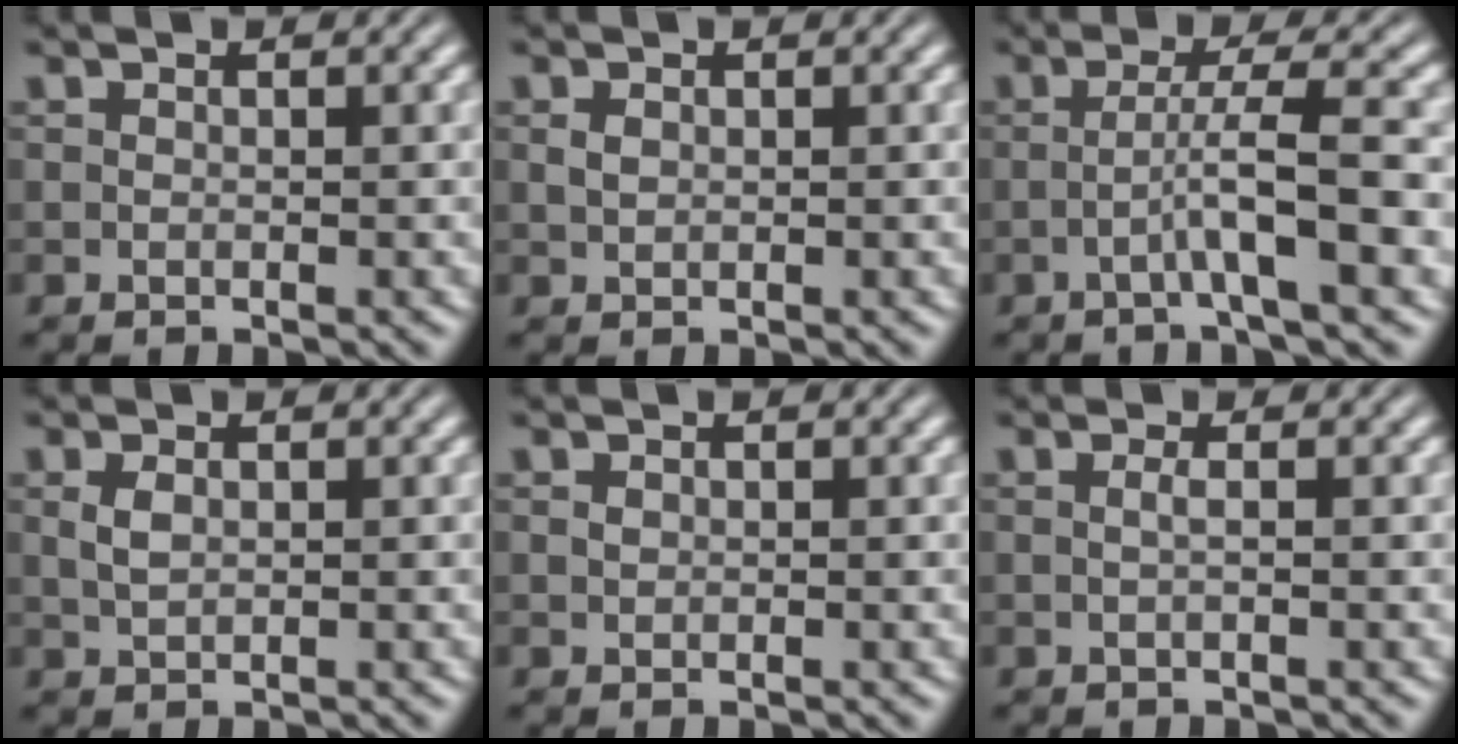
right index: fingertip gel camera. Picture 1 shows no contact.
{"total": 0.7, "force": [0.3, -0.6, 0.2], "torque": [0.003, -0.006, 0.017]}
{"total": 3.6, "force": [-1.1, -0.8, 3.3], "torque": [-0.055, -0.005, -0.016]}
{"total": 0.9, "force": [0.4, -0.1, 0.8], "torque": [-0.012, -0.007, 0.021]}
{"total": 0.8, "force": [0.1, -0.7, -0.1], "torque": [0.004, -0.007, 0.013]}
{"total": 1.0, "force": [-0.3, -0.8, 0.6], "torque": [-0.009, -0.003, -0.002]}